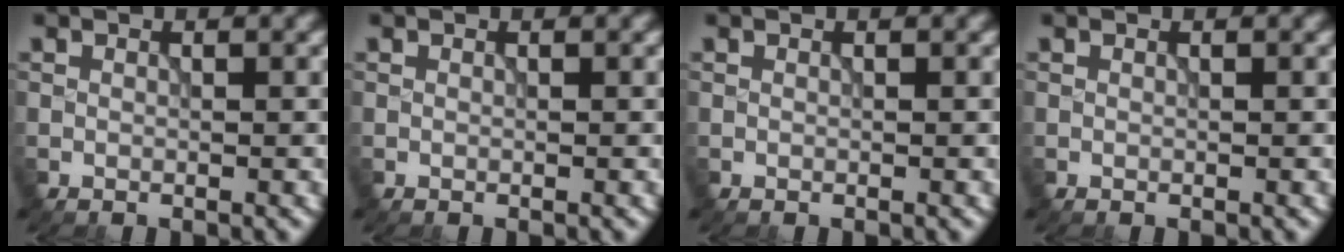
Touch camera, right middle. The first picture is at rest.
{"total": 0.0}
{"total": 0.0}
{"total": 0.0}